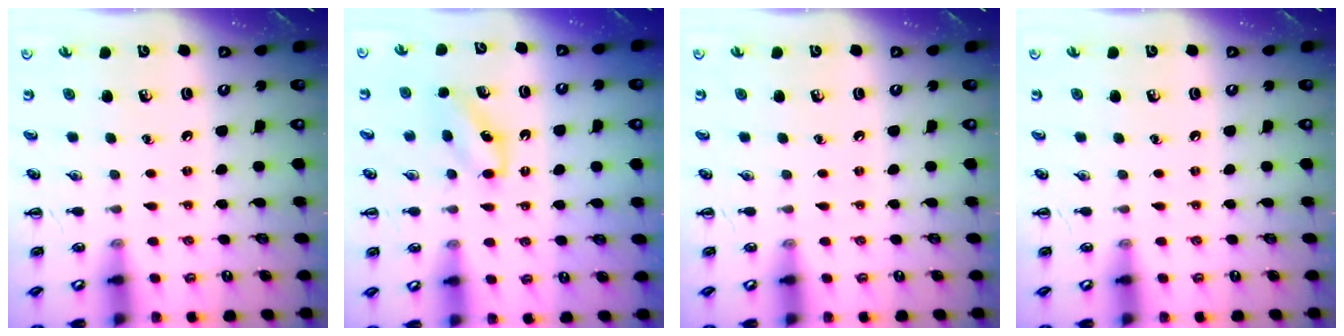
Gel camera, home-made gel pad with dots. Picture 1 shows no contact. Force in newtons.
{"total": 5.1, "press": 4.9, "slide": 1.3}
{"total": 0.0}
{"total": 0.0}